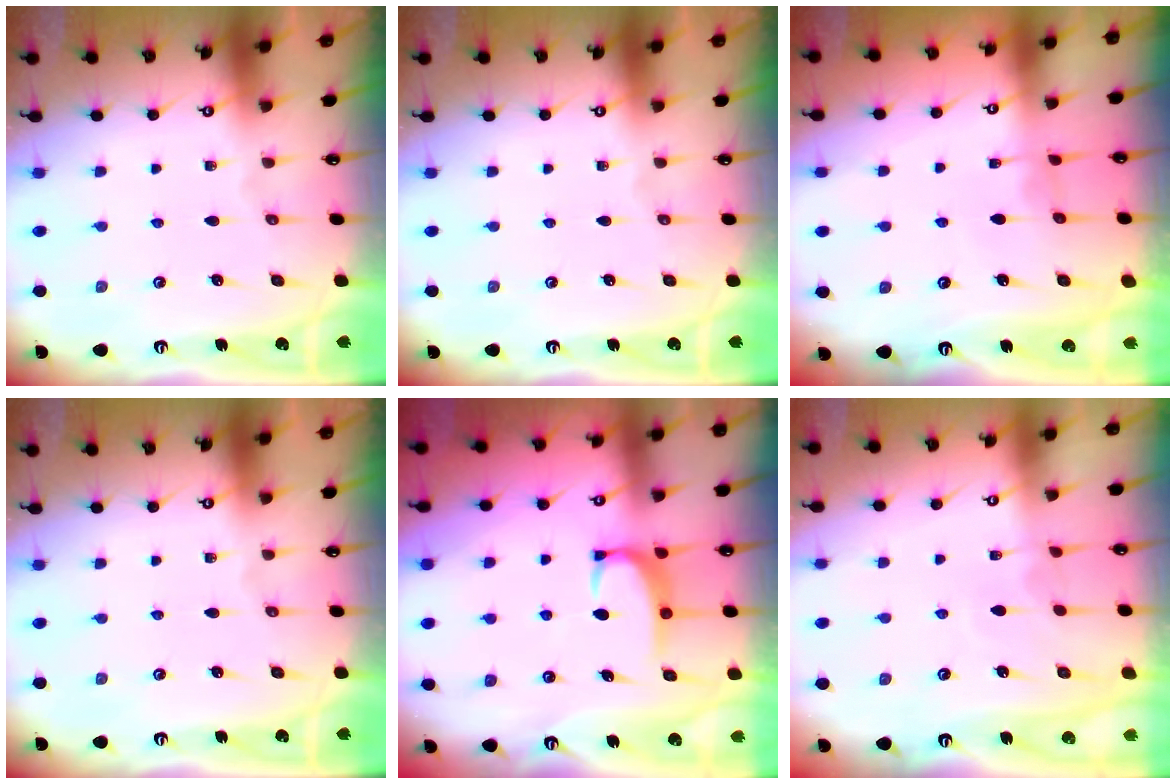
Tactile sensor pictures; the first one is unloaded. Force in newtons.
{"total": 0.0}
{"total": 1.9, "press": 1.9, "slide": 0.3}
{"total": 0.0}
{"total": 3.8, "press": 3.8, "slide": 0.5}
{"total": 3.7, "press": 3.7, "slide": 0.1}